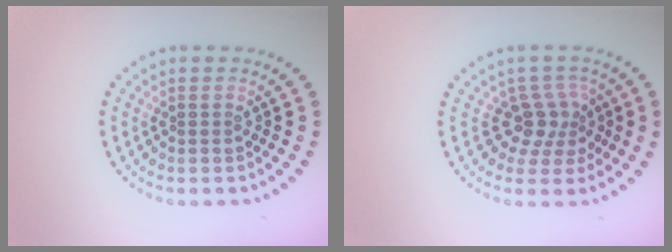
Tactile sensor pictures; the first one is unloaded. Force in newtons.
{"total": 2.8, "press": 2.1, "slide": 1.8}